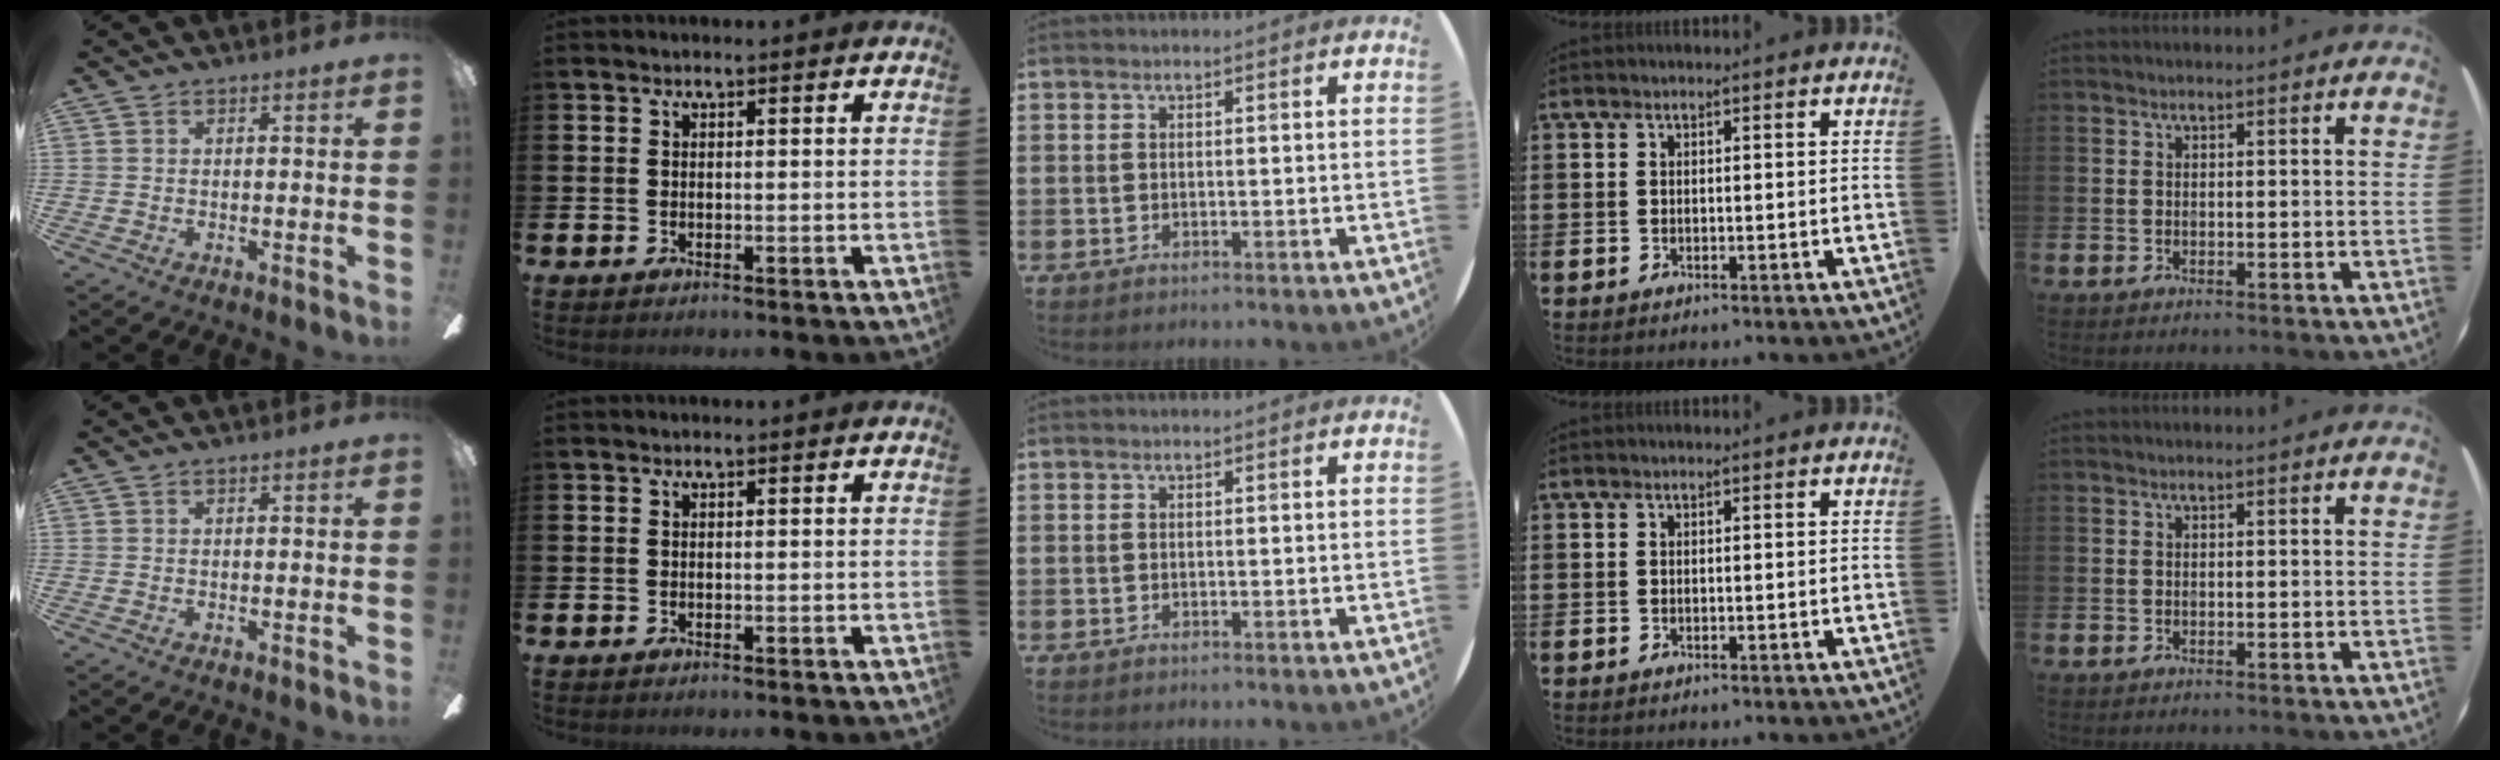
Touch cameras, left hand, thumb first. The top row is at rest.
{}